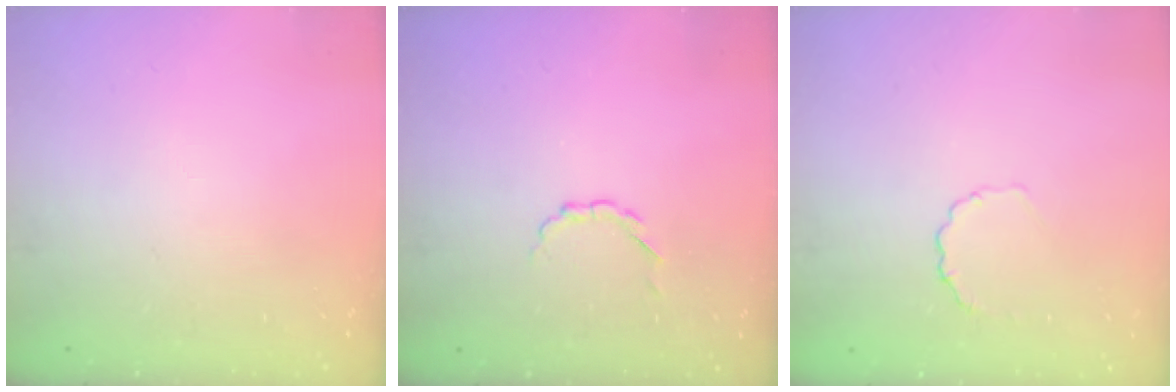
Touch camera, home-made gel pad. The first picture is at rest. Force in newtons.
{"total": 2.9, "press": 2.7, "slide": 1.1}
{"total": 2.7, "press": 2.5, "slide": 1.0}